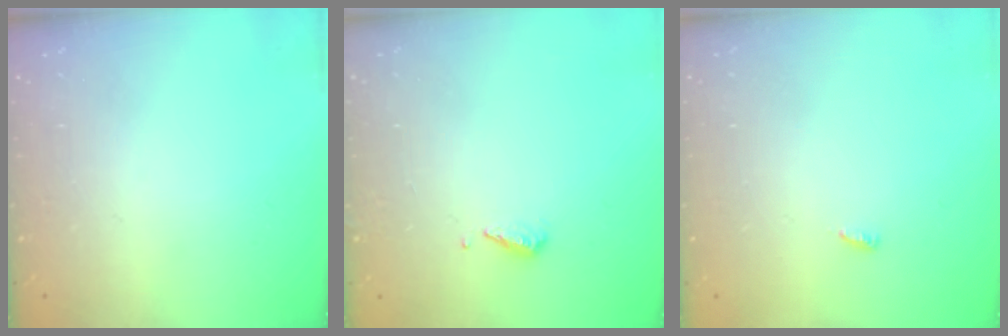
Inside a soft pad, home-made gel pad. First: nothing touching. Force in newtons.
{"total": 3.9, "press": 3.9, "slide": 0.4}
{"total": 2.5, "press": 2.5, "slide": 0.2}